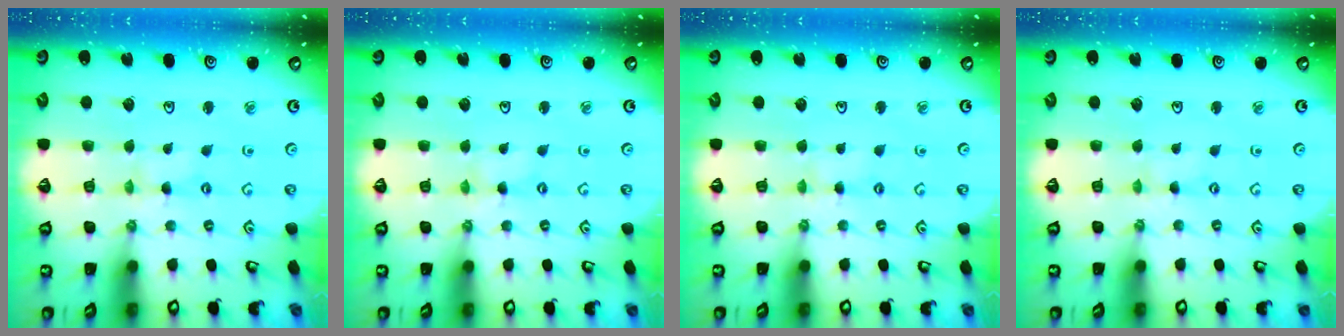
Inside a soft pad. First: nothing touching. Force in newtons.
{"total": 0.0}
{"total": 2.0, "press": 2.0, "slide": 0.3}
{"total": 0.0}